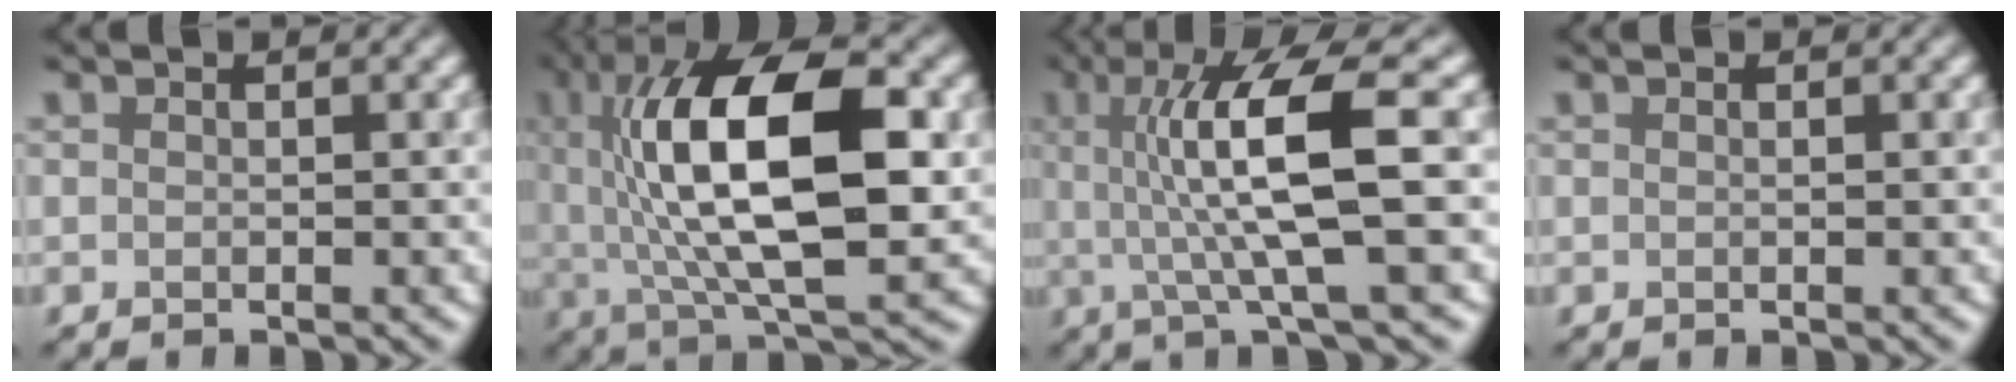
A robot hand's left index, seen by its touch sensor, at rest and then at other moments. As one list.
[{"total": 14.1, "force": [1.7, 5.4, 13.0], "torque": [-0.216, 0.013, 0.024]}, {"total": 9.3, "force": [1.0, 1.8, 9.0], "torque": [-0.137, 0.000, 0.019]}, {"total": 0.0}]